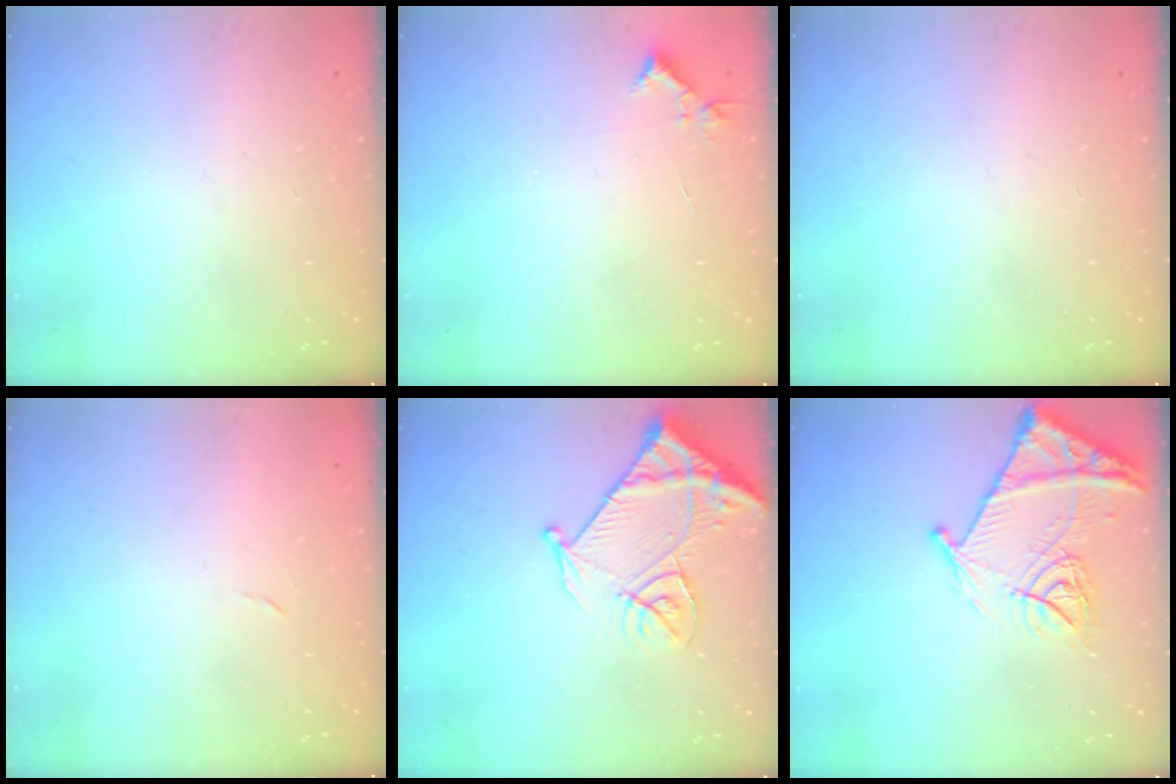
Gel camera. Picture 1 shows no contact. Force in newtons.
{"total": 4.4, "press": 4.4, "slide": 0.5}
{"total": 0.0}
{"total": 2.3, "press": 2.3, "slide": 0.4}
{"total": 13.7, "press": 13.6, "slide": 1.6}
{"total": 15.9, "press": 15.8, "slide": 1.6}